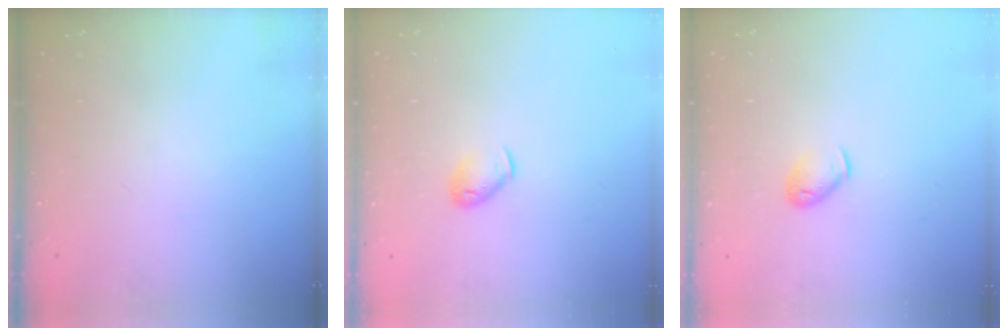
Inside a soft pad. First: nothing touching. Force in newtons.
{"total": 5.1, "press": 5.0, "slide": 1.1}
{"total": 5.1, "press": 5.0, "slide": 1.1}